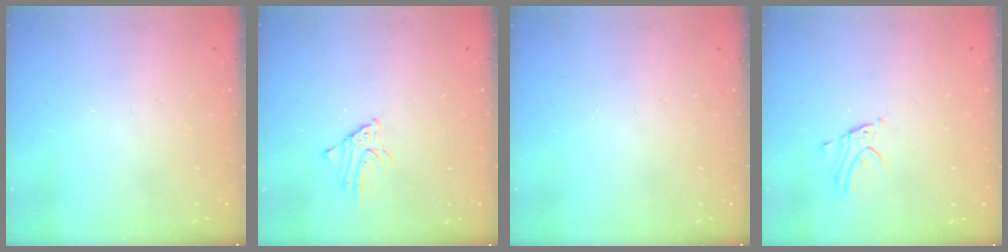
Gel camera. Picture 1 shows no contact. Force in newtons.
{"total": 2.5, "press": 2.5, "slide": 0.2}
{"total": 0.0}
{"total": 3.0, "press": 3.0, "slide": 0.1}